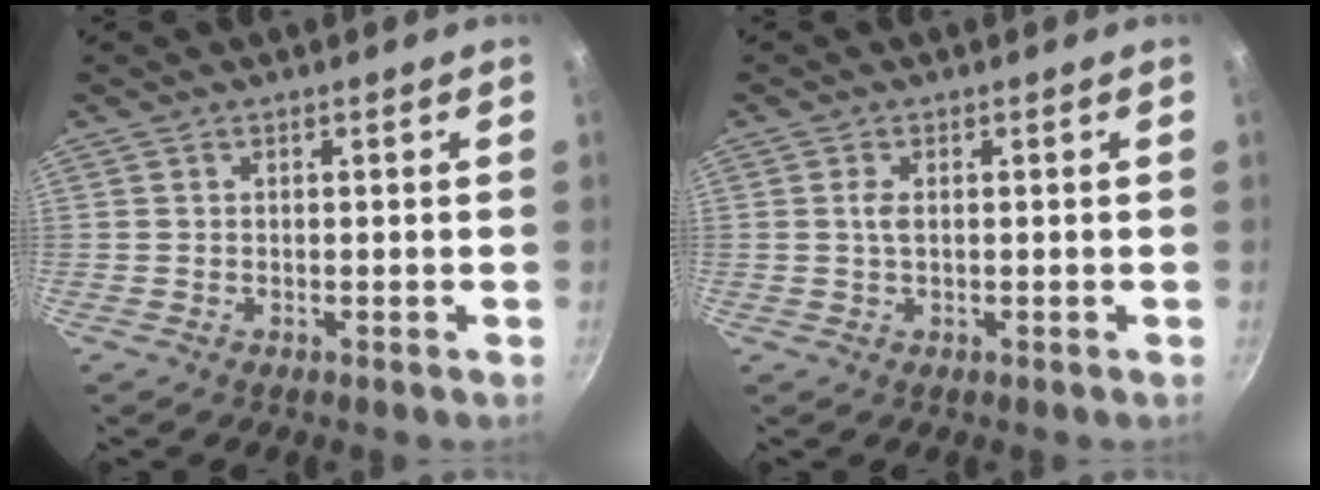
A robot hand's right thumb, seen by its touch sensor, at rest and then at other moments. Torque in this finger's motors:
{"motor_torque": [0.68, 0.42, 0.37, -0.33, -0.04]}